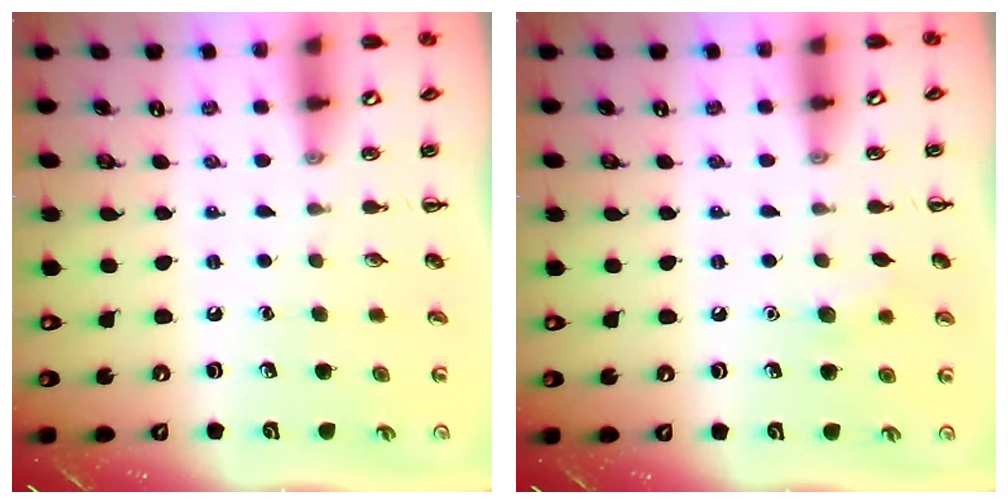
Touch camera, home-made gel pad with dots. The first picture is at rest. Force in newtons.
{"total": 5.6, "press": 5.5, "slide": 1.4}